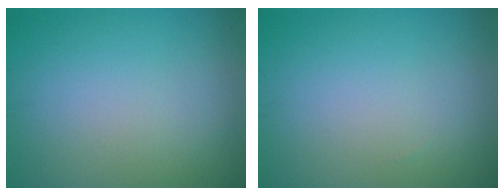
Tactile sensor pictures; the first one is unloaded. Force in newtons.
{"total": 0.0}